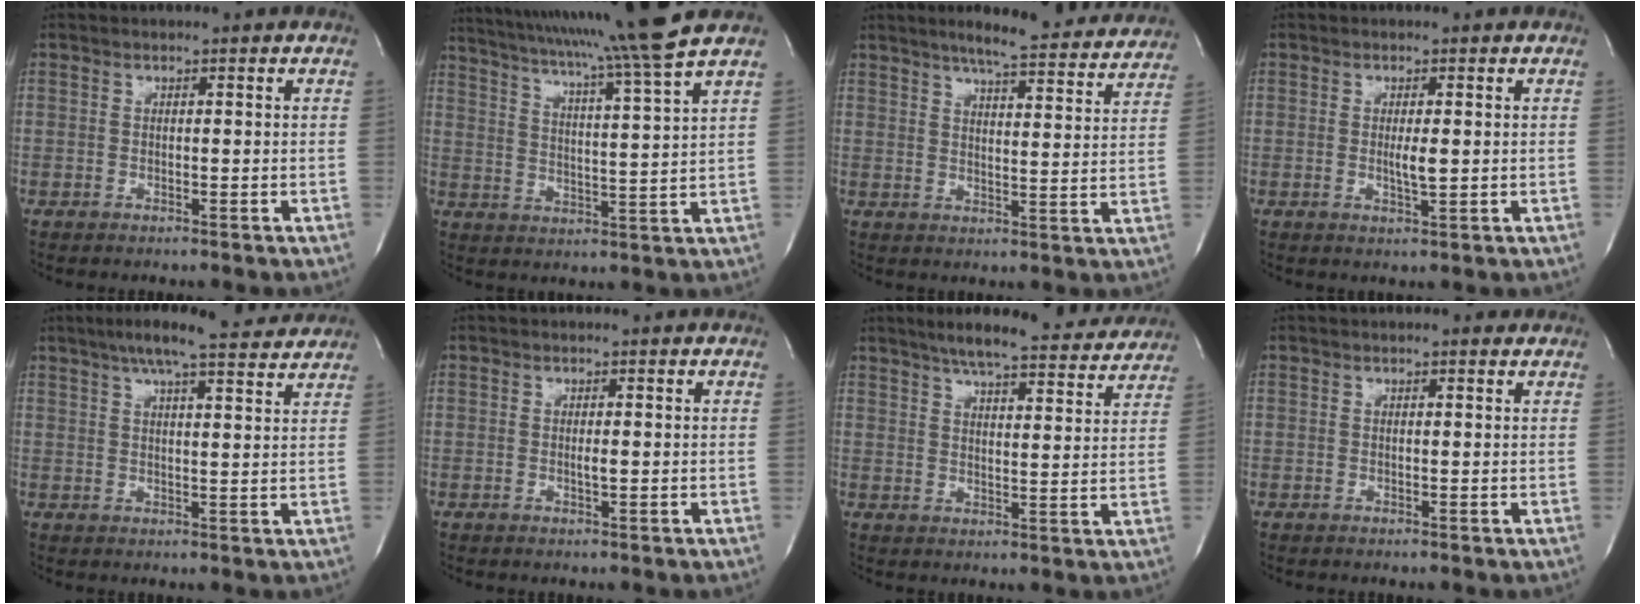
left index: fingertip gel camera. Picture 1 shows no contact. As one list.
[{"total": 17.7, "force": [15.0, -2.9, 8.9], "torque": [-0.157, -0.038, 0.213]}, {"total": 15.5, "force": [14.0, 1.9, 6.4], "torque": [-0.084, -0.009, 0.169]}, {"total": 2.4, "force": [0.0, 0.3, 2.4], "torque": [-0.046, -0.006, 0.000]}, {"total": 13.1, "force": [11.2, 1.1, 6.7], "torque": [-0.111, 0.022, 0.148]}, {"total": 0.9, "force": [-0.1, 0.1, 0.9], "torque": [-0.020, -0.004, -0.001]}, {"total": 17.3, "force": [15.5, 2.8, 7.3], "torque": [-0.107, 0.004, 0.198]}, {"total": 1.5, "force": [1.2, 0.4, 0.9], "torque": [-0.018, 0.005, 0.015]}]